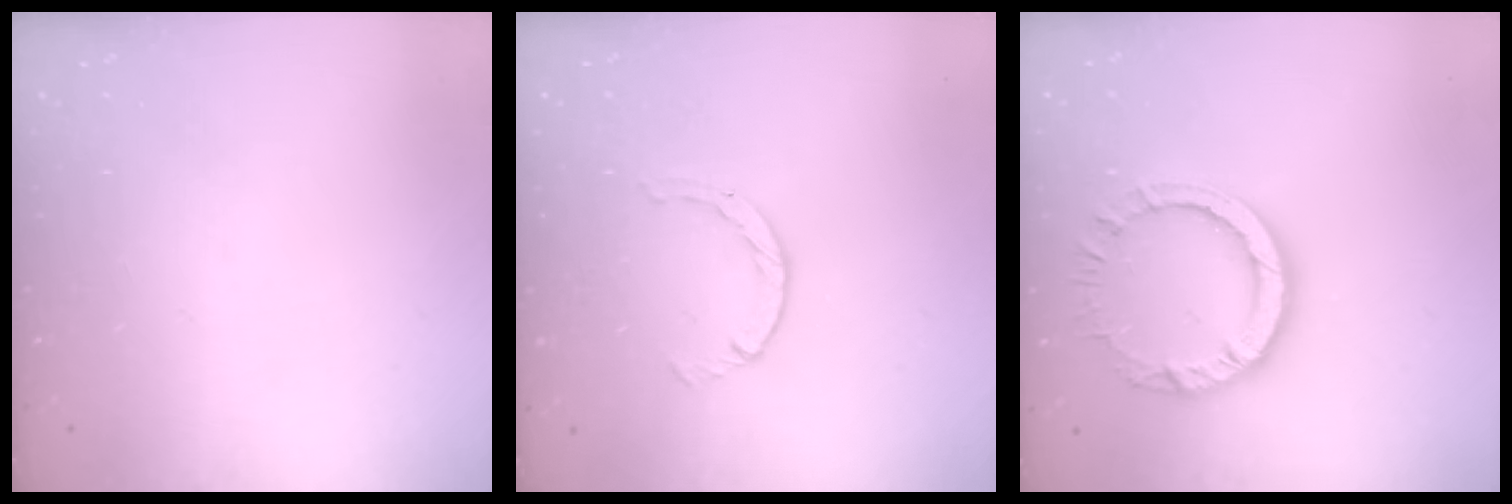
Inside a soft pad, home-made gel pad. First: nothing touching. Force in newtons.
{"total": 2.1, "press": 2.1, "slide": 0.3}
{"total": 8.7, "press": 8.6, "slide": 0.7}